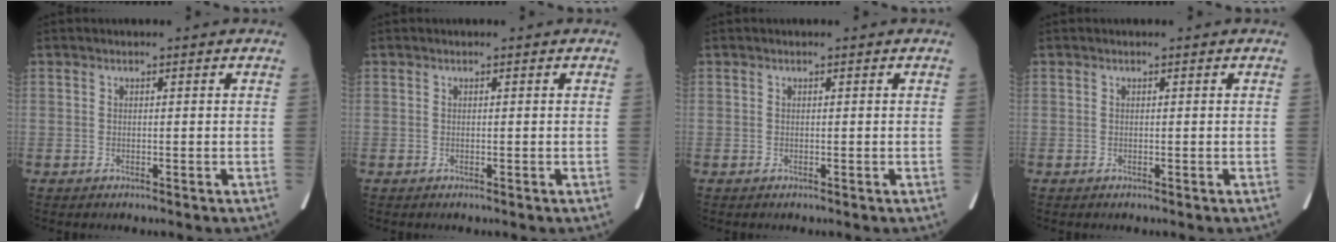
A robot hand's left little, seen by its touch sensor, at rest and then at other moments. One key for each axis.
{"total": 0.0}
{"total": 0.0}
{"total": 0.0}